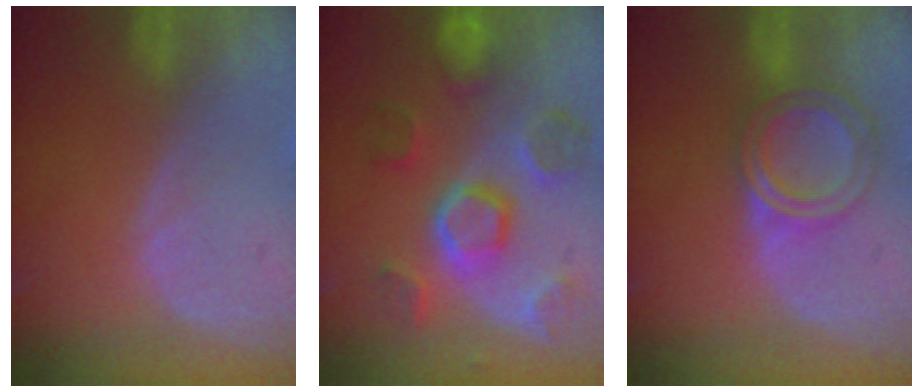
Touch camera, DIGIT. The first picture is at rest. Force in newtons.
{"total": 9.3, "press": 9.1, "slide": 1.9}
{"total": 5.8, "press": 5.4, "slide": 2.3}